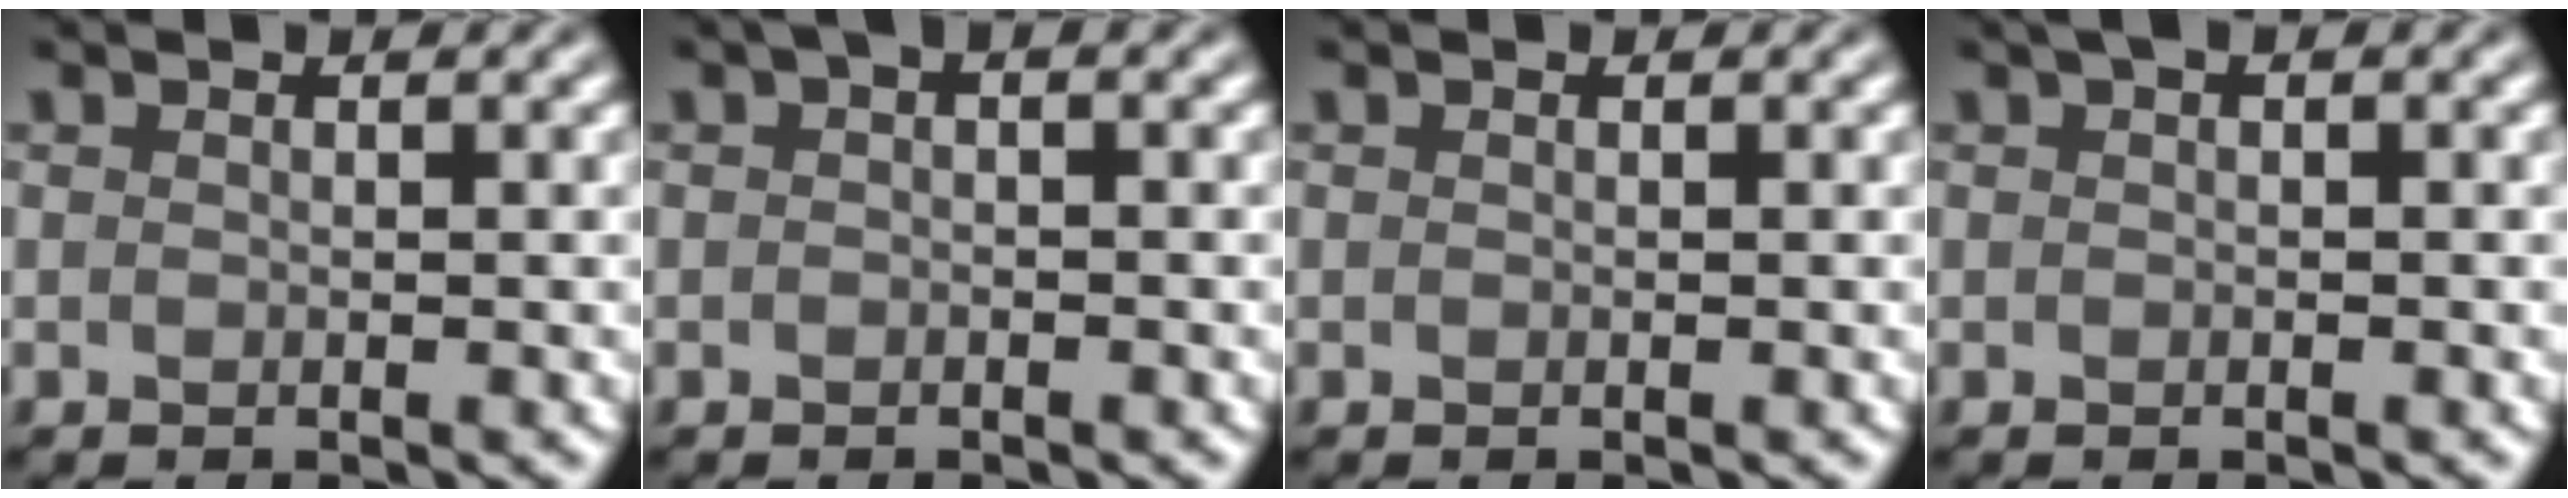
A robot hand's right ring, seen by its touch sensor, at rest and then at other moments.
{"total": 1.1, "force": [0.3, 0.5, 0.9], "torque": [-0.018, 0.002, 0.000]}
{"total": 0.0}
{"total": 1.0, "force": [0.5, 0.3, 0.8], "torque": [-0.013, 0.005, 0.009]}